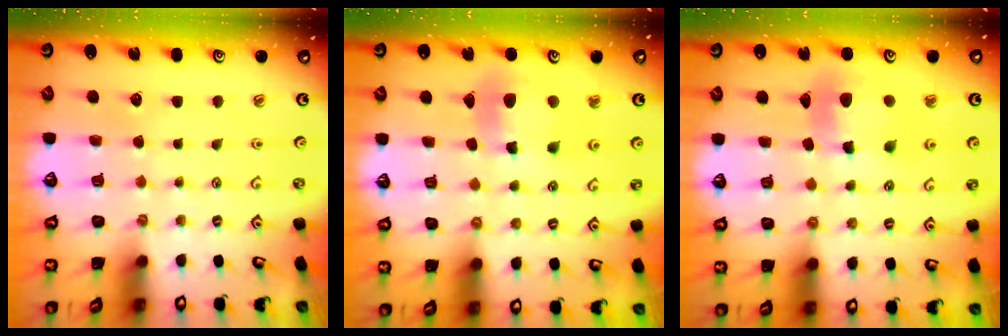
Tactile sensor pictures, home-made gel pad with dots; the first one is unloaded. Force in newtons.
{"total": 8.9, "press": 8.9, "slide": 1.1}
{"total": 9.6, "press": 9.5, "slide": 1.1}